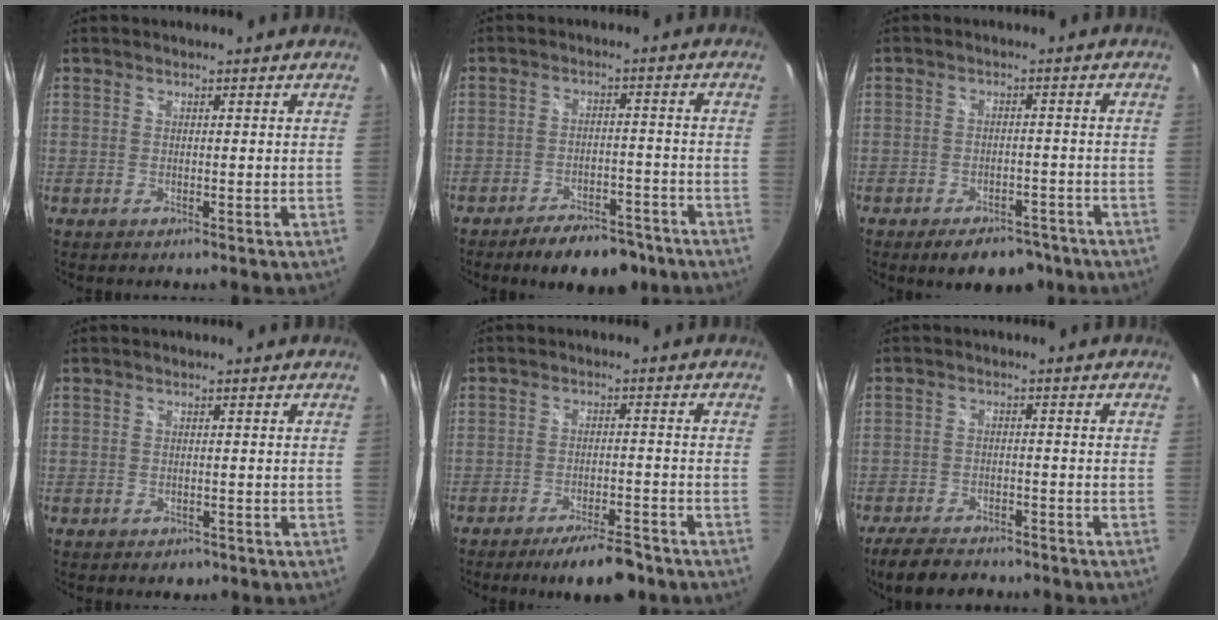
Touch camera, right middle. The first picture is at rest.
{"total": 10.3, "force": [-8.1, 4.3, 4.8], "torque": [-0.098, 0.006, -0.107]}
{"total": 8.3, "force": [-6.1, 4.3, 3.8], "torque": [-0.071, 0.006, -0.075]}
{"total": 1.7, "force": [-0.9, 1.3, 0.6], "torque": [-0.012, -0.006, -0.010]}
{"total": 8.1, "force": [-6.5, 2.0, 4.4], "torque": [-0.087, -0.006, -0.099]}
{"total": 8.4, "force": [-7.0, 3.2, 3.3], "torque": [-0.091, -0.012, -0.116]}